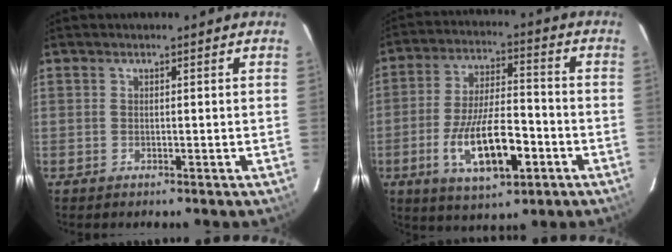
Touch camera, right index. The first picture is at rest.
{"total": 14.6, "force": [-5.4, 5.3, 12.5], "torque": [-0.244, -0.008, -0.084]}